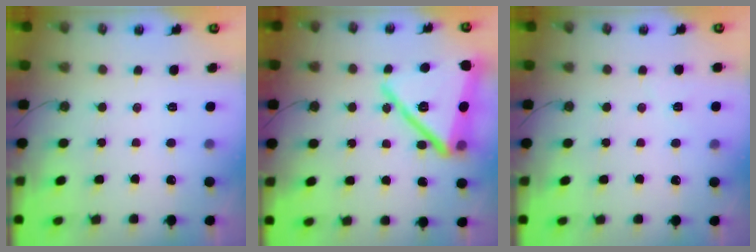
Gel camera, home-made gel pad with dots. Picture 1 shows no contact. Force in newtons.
{"total": 25.2, "press": 23.8, "slide": 8.3}
{"total": 2.6, "press": 2.3, "slide": 1.2}